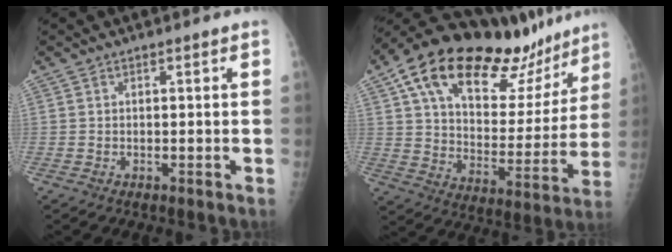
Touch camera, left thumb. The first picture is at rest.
{"total": 28.8, "force": [18.5, 13.8, 17.2], "torque": [-0.229, -0.029, 0.290]}